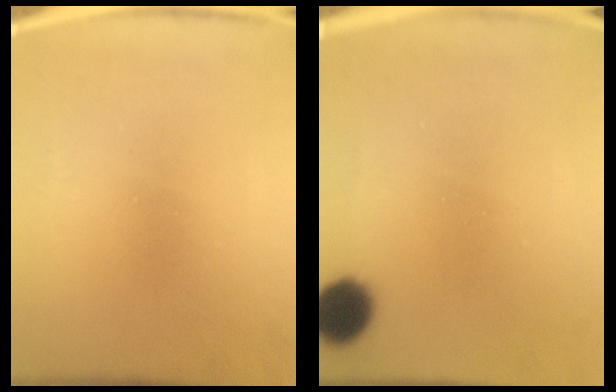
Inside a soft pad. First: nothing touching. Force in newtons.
{"total": 8.7}